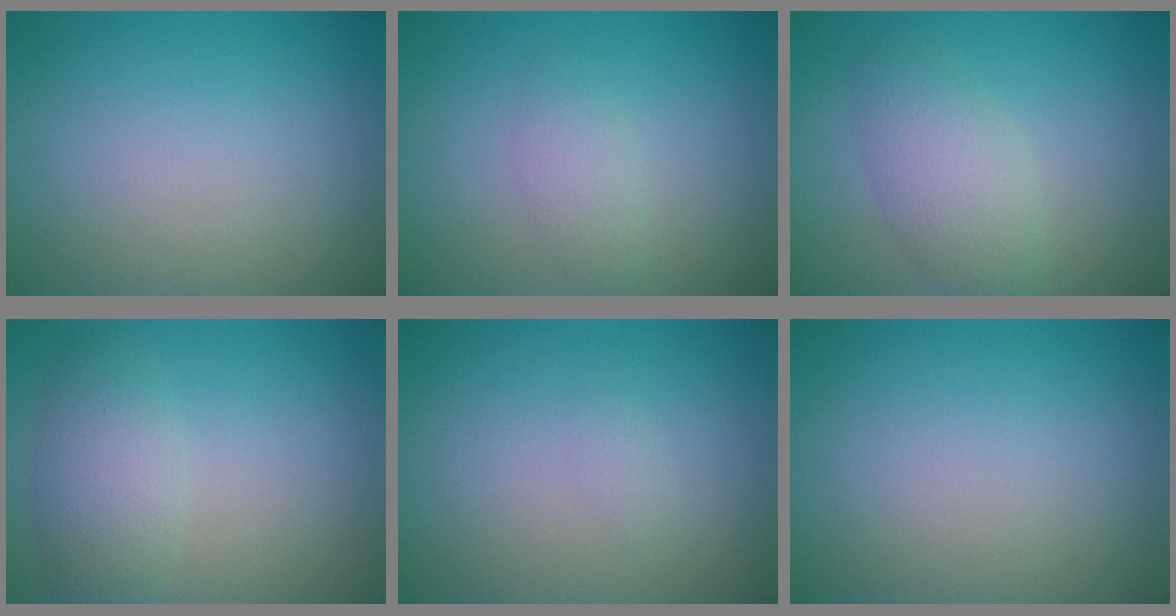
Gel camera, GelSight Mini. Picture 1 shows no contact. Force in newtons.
{"total": 1.6, "press": 1.6, "slide": 0.1}
{"total": 3.7, "press": 3.7, "slide": 0.1}
{"total": 3.5, "press": 3.5, "slide": 0.3}
{"total": 0.6, "press": 0.6, "slide": 0.0}
{"total": 0.0}